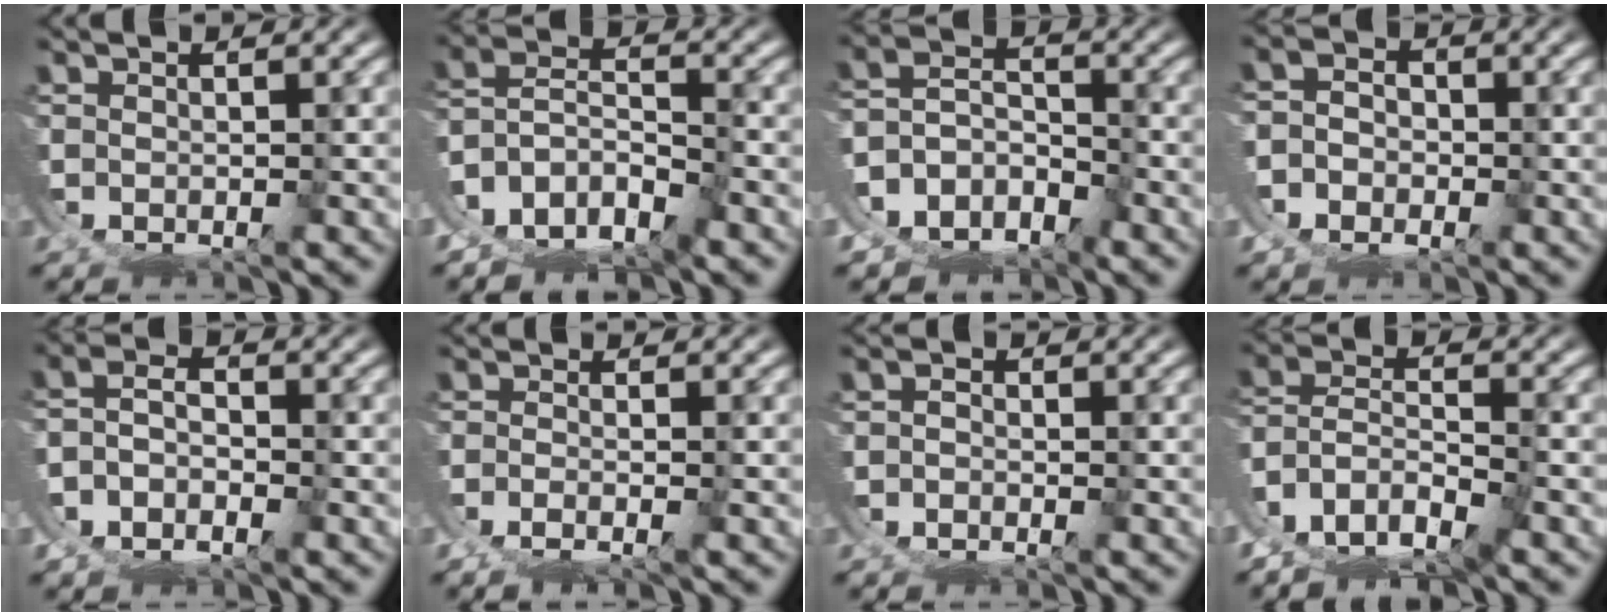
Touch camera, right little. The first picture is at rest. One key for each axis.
{"total": 9.2, "fx": -3.3, "fy": 8.4, "fz": 2.0, "tx": -0.088, "ty": -0.039, "tz": -0.059}
{"total": 9.6, "fx": -3.5, "fy": 8.8, "fz": 1.9, "tx": -0.084, "ty": -0.046, "tz": -0.068}
{"total": 2.7, "fx": -0.1, "fy": 2.6, "fz": 0.8, "tx": -0.020, "ty": -0.007, "tz": -0.008}
{"total": 5.0, "fx": -1.5, "fy": 4.0, "fz": 2.5, "tx": -0.052, "ty": -0.017, "tz": -0.026}
{"total": 1.8, "fx": -1.0, "fy": -1.1, "fz": 1.0, "tx": -0.014, "ty": -0.006, "tz": -0.011}
{"total": 2.3, "fx": -1.3, "fy": 1.8, "fz": 0.6, "tx": -0.013, "ty": -0.011, "tz": -0.019}
{"total": 6.1, "fx": -1.5, "fy": 5.0, "fz": 3.0, "tx": -0.081, "ty": -0.035, "tz": -0.020}